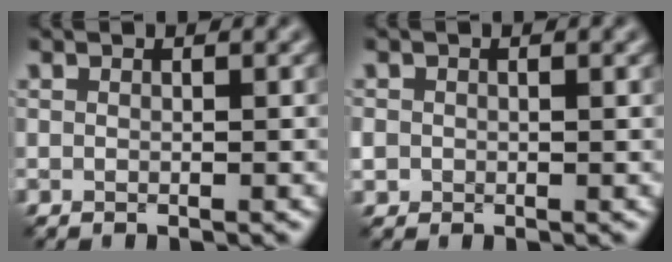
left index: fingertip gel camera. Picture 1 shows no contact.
{"total": 1.7, "force": [0.1, 1.5, 0.8], "torque": [-0.016, -0.004, 0.002]}